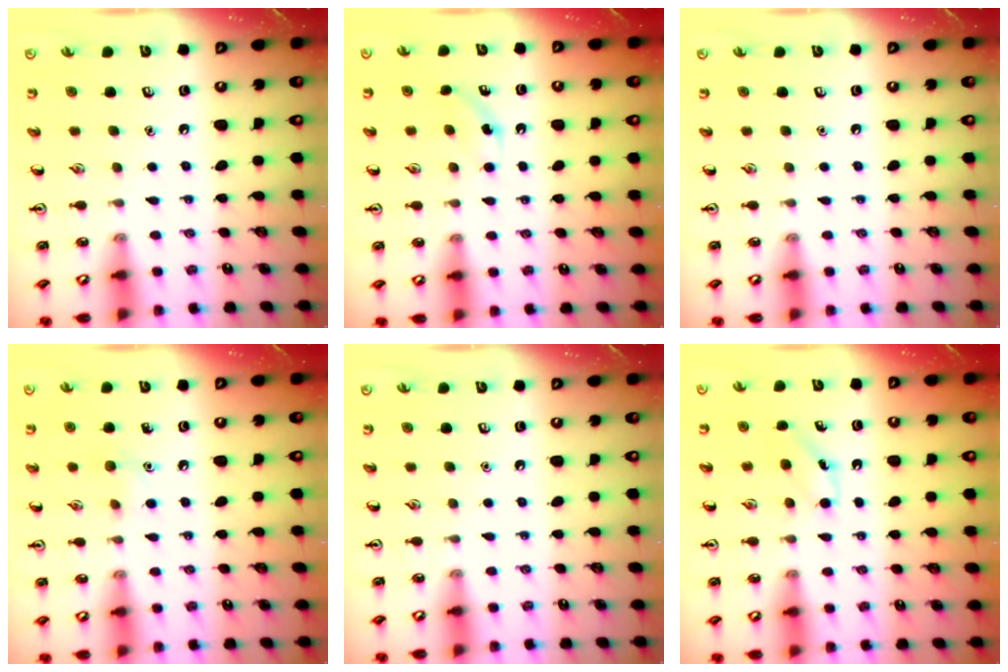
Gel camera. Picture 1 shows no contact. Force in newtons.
{"total": 2.6, "press": 2.4, "slide": 0.8}
{"total": 0.0}
{"total": 6.2, "press": 6.0, "slide": 1.7}
{"total": 0.0}
{"total": 4.1, "press": 3.9, "slide": 1.3}